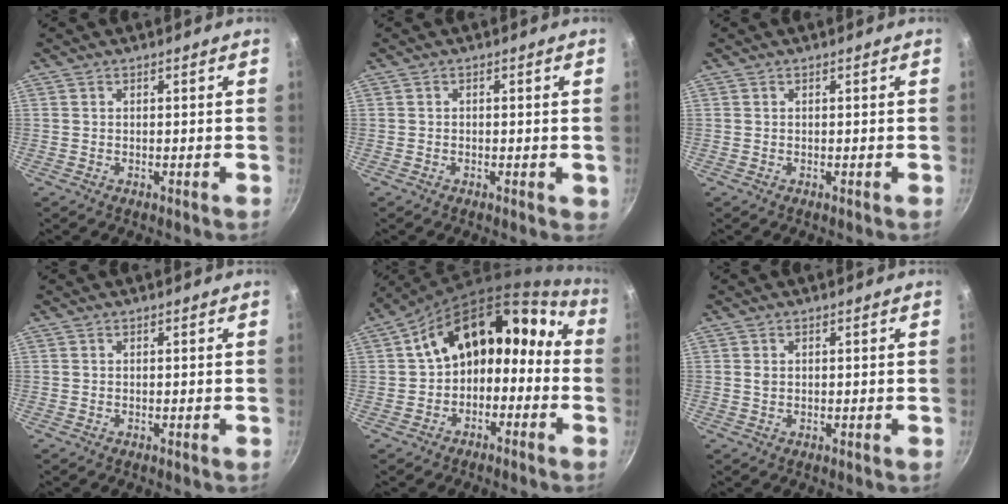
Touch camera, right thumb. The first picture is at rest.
{"total": 1.5, "force": [-0.3, 0.9, 1.1], "torque": [-0.012, 0.000, -0.005]}
{"total": 0.0}
{"total": 0.0}
{"total": 15.7, "force": [-1.9, 11.4, 10.7], "torque": [-0.120, 0.089, -0.033]}
{"total": 0.9, "force": [0.3, 0.7, 0.5], "torque": [-0.009, 0.000, 0.007]}